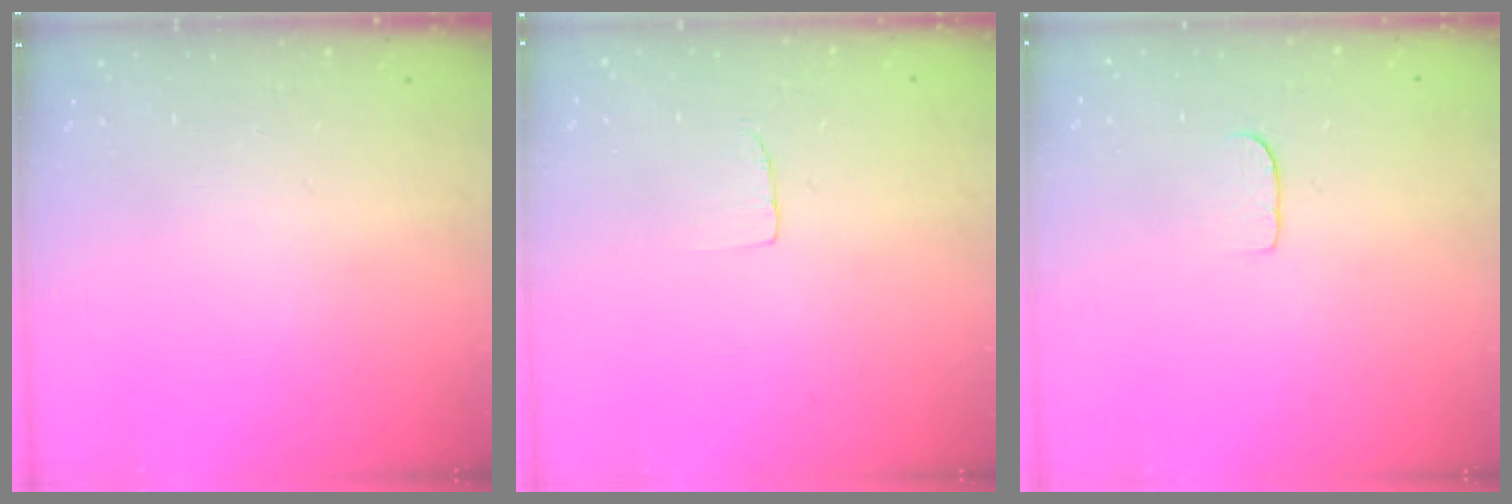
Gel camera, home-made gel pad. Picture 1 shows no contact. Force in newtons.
{"total": 2.7, "press": 2.7, "slide": 0.2}
{"total": 4.5, "press": 4.5, "slide": 0.3}